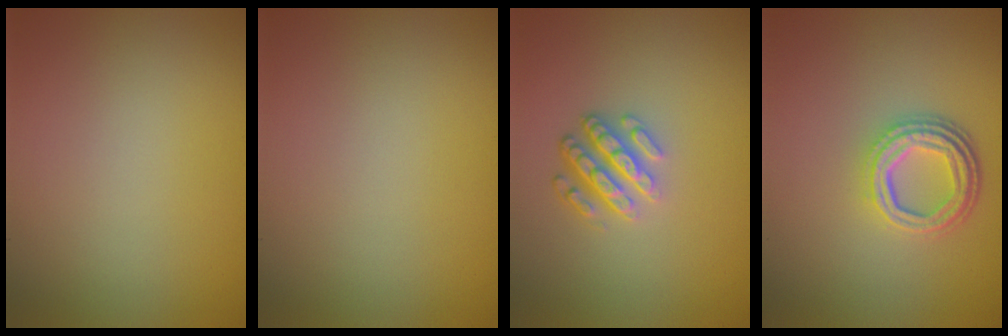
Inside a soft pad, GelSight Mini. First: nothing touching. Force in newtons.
{"total": 0.0}
{"total": 3.5, "press": 2.6, "slide": 2.4}
{"total": 4.2, "press": 3.2, "slide": 2.7}